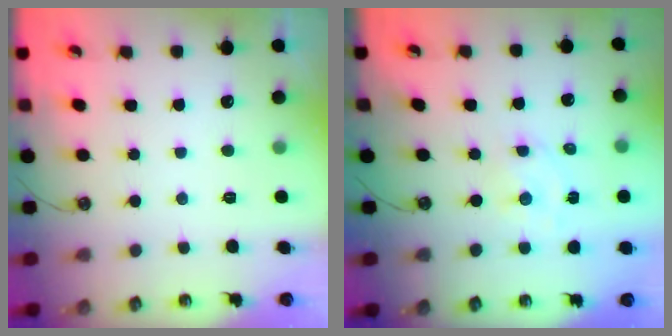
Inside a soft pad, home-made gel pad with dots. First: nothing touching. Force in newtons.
{"total": 2.3, "press": 2.3, "slide": 0.3}